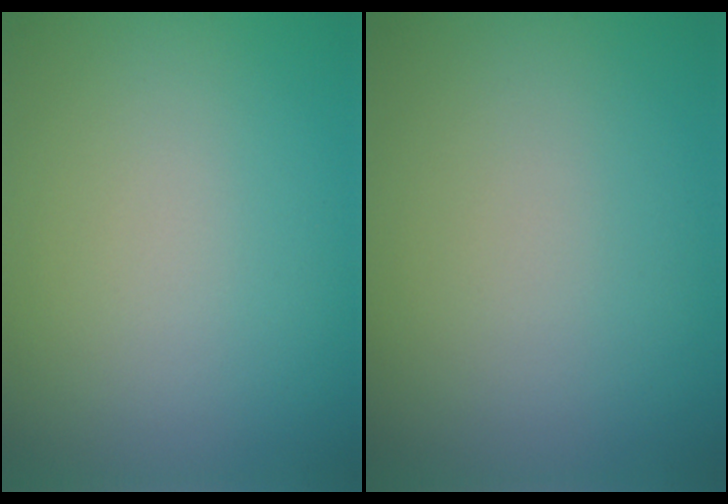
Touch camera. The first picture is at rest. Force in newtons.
{"total": 0.0}